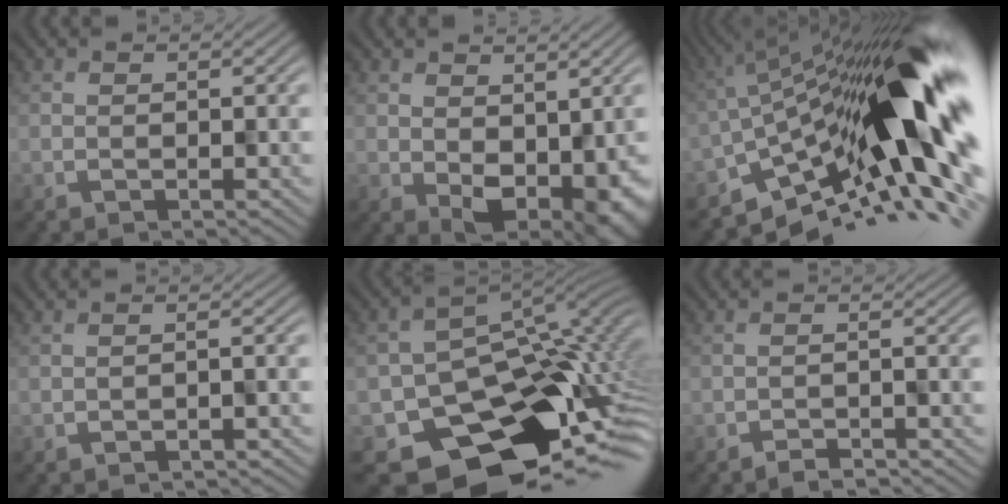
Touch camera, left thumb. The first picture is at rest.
{"total": 8.3, "force": [-1.3, 5.6, 5.9], "torque": [-0.078, -0.047, 0.012]}
{"total": 16.3, "force": [-2.8, 5.9, 14.9], "torque": [-0.205, 0.010, -0.080]}
{"total": 1.3, "force": [-1.1, -0.1, -0.7], "torque": [0.016, 0.006, -0.020]}
{"total": 13.2, "force": [-6.2, 9.7, 6.5], "torque": [-0.100, -0.054, -0.081]}
{"total": 2.0, "force": [-2.0, -0.1, -0.5], "torque": [0.010, 0.006, -0.036]}